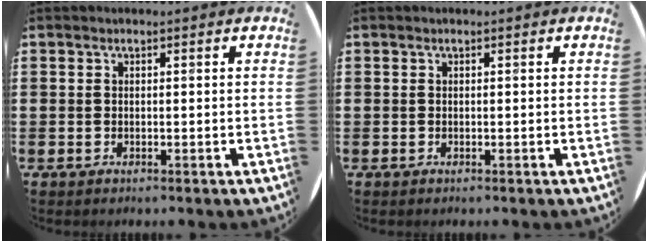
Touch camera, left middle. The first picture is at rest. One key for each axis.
{"total": 0.0}